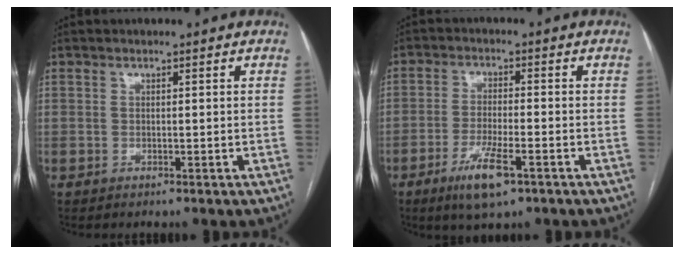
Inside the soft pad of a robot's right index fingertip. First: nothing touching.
{"total": 7.1, "force": [-4.0, 1.3, 5.8], "torque": [-0.112, -0.012, -0.066]}